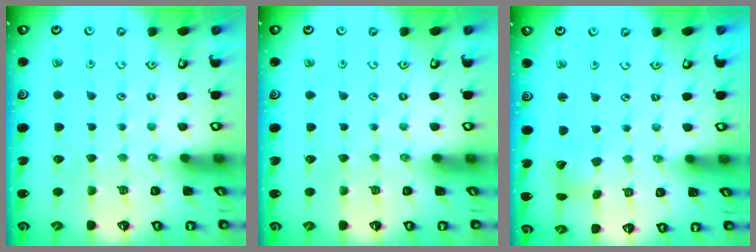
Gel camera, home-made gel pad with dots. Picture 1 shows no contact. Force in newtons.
{"total": 0.0}
{"total": 4.9, "press": 4.9, "slide": 0.4}